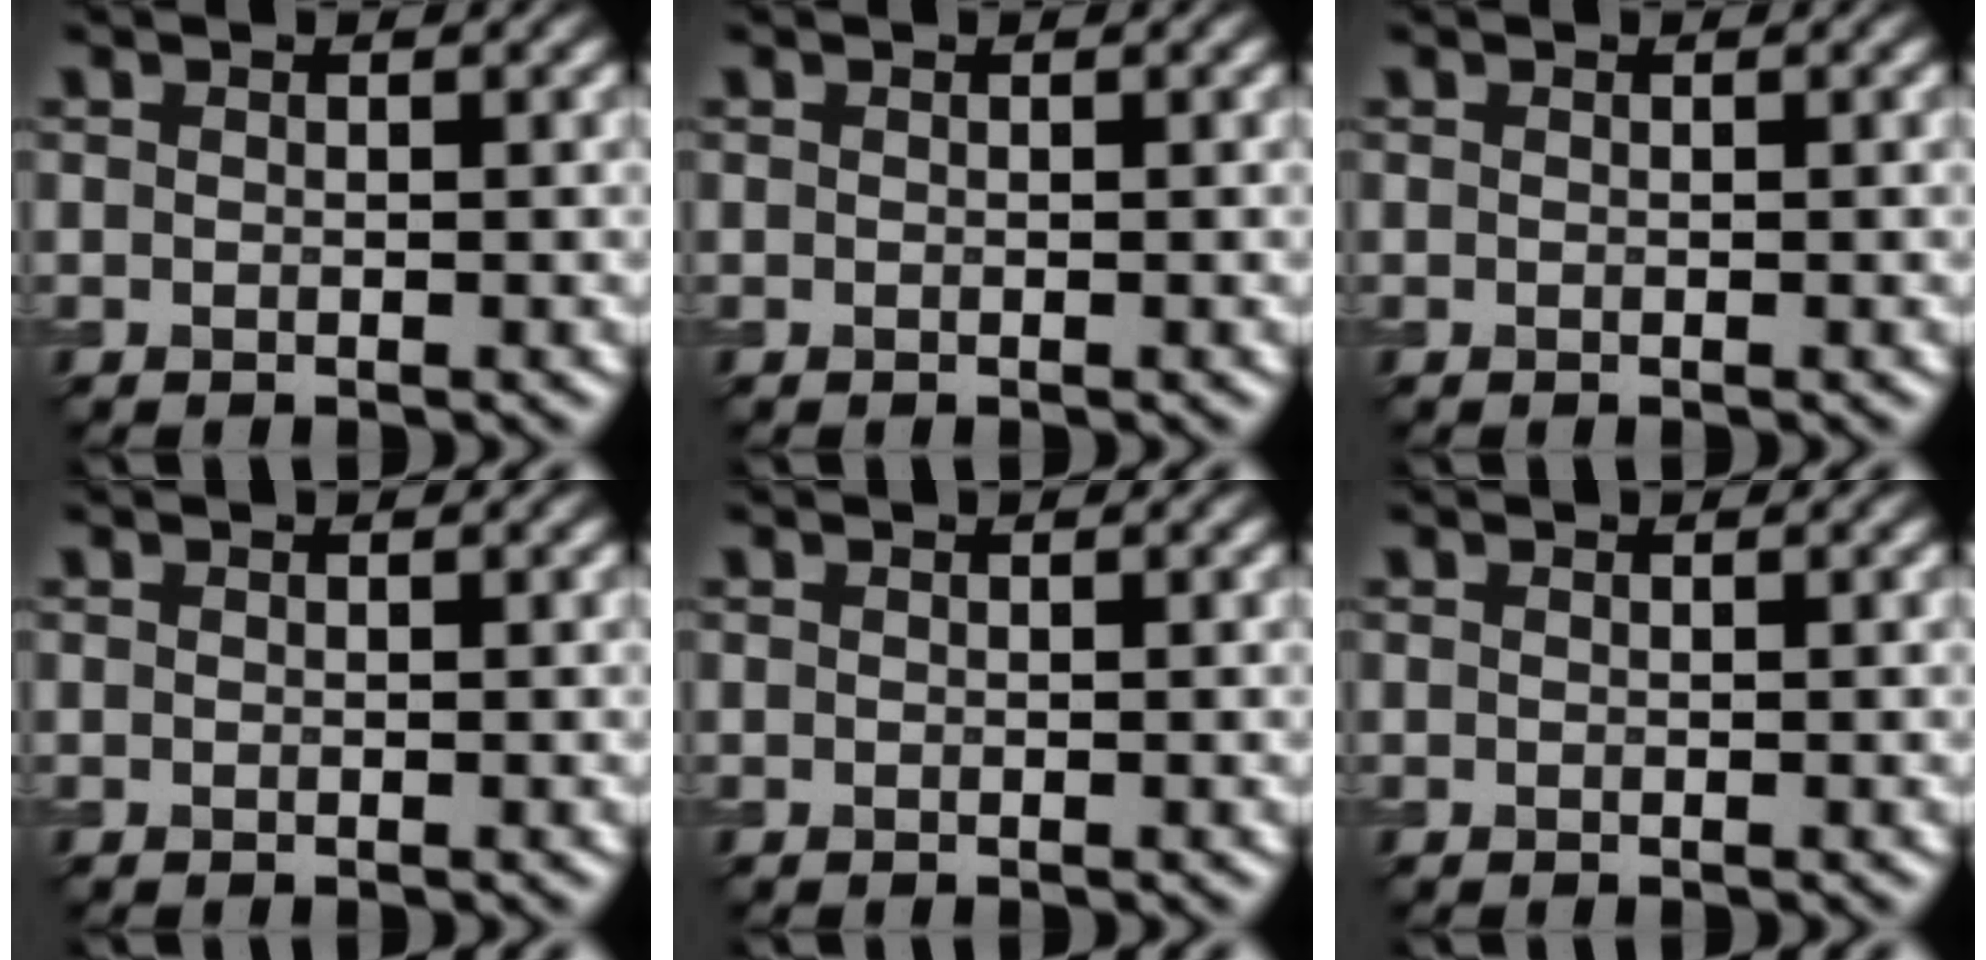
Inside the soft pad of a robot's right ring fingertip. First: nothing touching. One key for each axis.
{"total": 0.0}
{"total": 0.0}
{"total": 0.0}
{"total": 0.0}
{"total": 0.0}